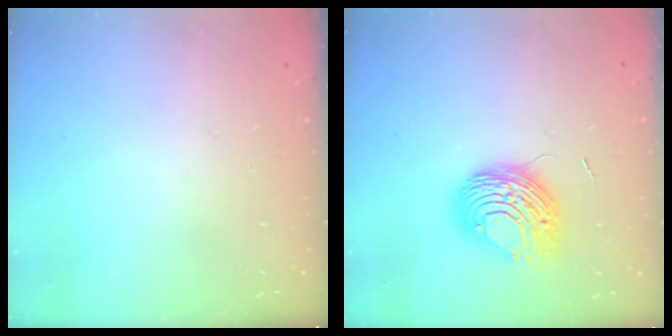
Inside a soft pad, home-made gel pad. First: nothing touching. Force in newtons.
{"total": 9.5, "press": 9.5, "slide": 0.7}